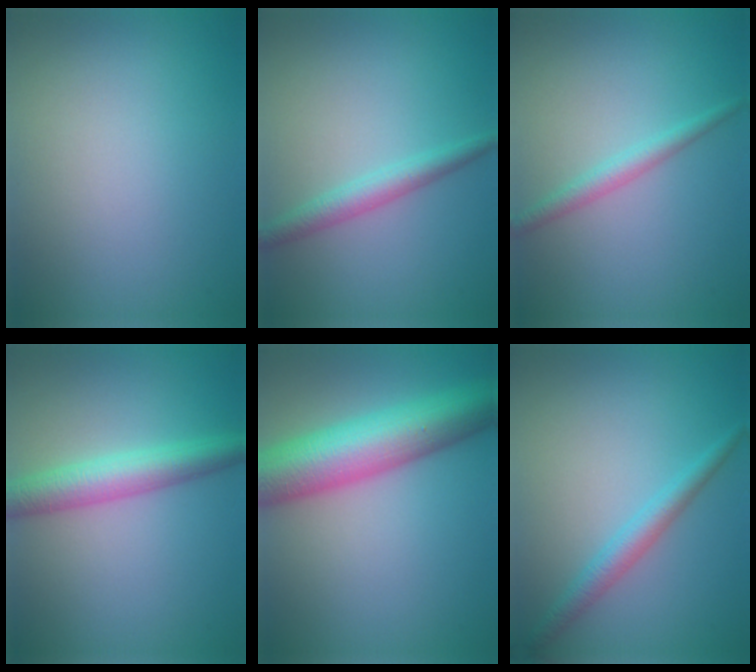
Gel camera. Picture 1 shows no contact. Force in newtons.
{"total": 2.5, "press": 2.5, "slide": 0.1}
{"total": 1.9, "press": 1.9, "slide": 0.1}
{"total": 4.5, "press": 4.5, "slide": 0.1}
{"total": 10.1, "press": 10.1, "slide": 0.2}
{"total": 2.4, "press": 2.4, "slide": 0.1}